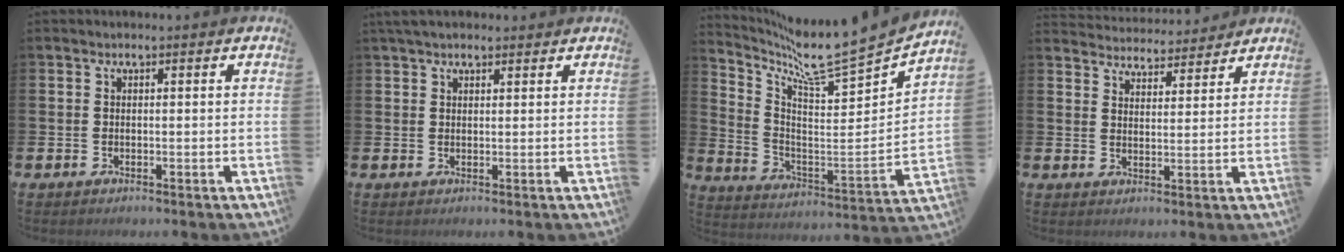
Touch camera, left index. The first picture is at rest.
{"total": 2.8, "force": [2.3, 1.0, 1.1], "torque": [-0.016, -0.001, 0.041]}
{"total": 8.8, "force": [8.3, 0.2, 3.1], "torque": [-0.082, -0.087, 0.126]}
{"total": 4.5, "force": [4.5, 0.7, -0.3], "torque": [-0.008, -0.032, 0.079]}